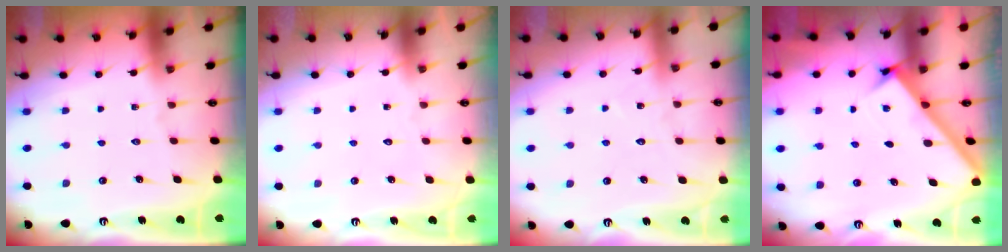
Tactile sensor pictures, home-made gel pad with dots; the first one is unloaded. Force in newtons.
{"total": 1.5, "press": 1.5, "slide": 0.0}
{"total": 4.9, "press": 4.9, "slide": 0.5}
{"total": 2.7, "press": 2.6, "slide": 0.3}